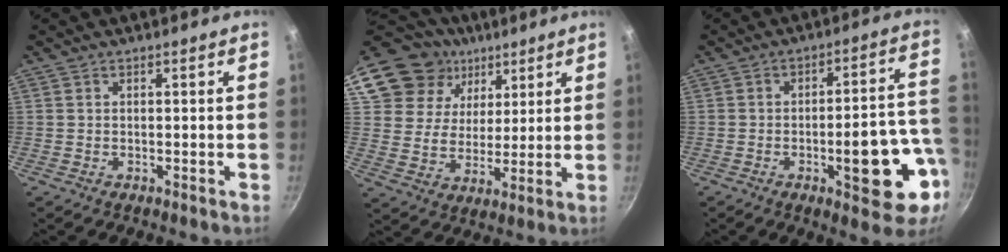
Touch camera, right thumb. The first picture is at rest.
{"total": 19.1, "force": [11.2, 14.0, 6.4], "torque": [-0.113, -0.014, 0.208]}
{"total": 15.3, "force": [-4.7, 5.2, 13.6], "torque": [-0.146, 0.033, -0.060]}